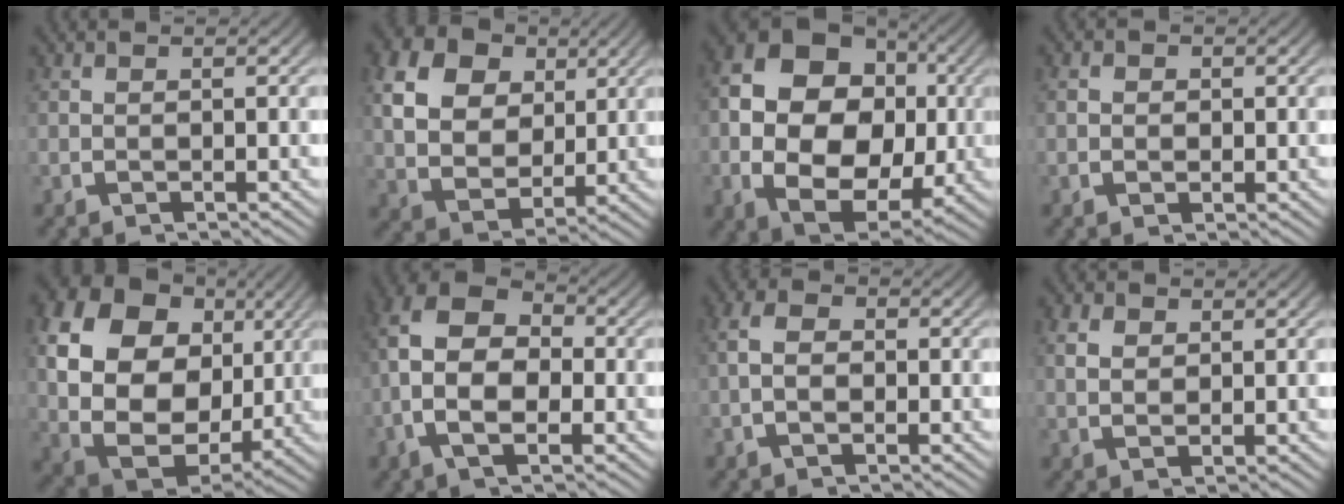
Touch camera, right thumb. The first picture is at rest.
{"total": 12.2, "force": [1.9, 9.5, 7.5], "torque": [-0.164, -0.036, 0.041]}
{"total": 16.1, "force": [0.0, 11.5, 11.3], "torque": [-0.247, -0.051, 0.014]}
{"total": 1.4, "force": [-0.1, 1.2, 0.6], "torque": [-0.008, -0.005, -0.003]}
{"total": 19.2, "force": [1.3, 14.7, 12.4], "torque": [-0.291, -0.058, 0.036]}
{"total": 11.7, "force": [0.2, 8.2, 8.3], "torque": [-0.168, -0.025, 0.002]}
{"total": 3.3, "force": [0.2, 2.2, 2.4], "torque": [-0.041, -0.001, -0.001]}
{"total": 2.3, "force": [1.2, 1.5, 1.4], "torque": [-0.016, -0.004, 0.028]}